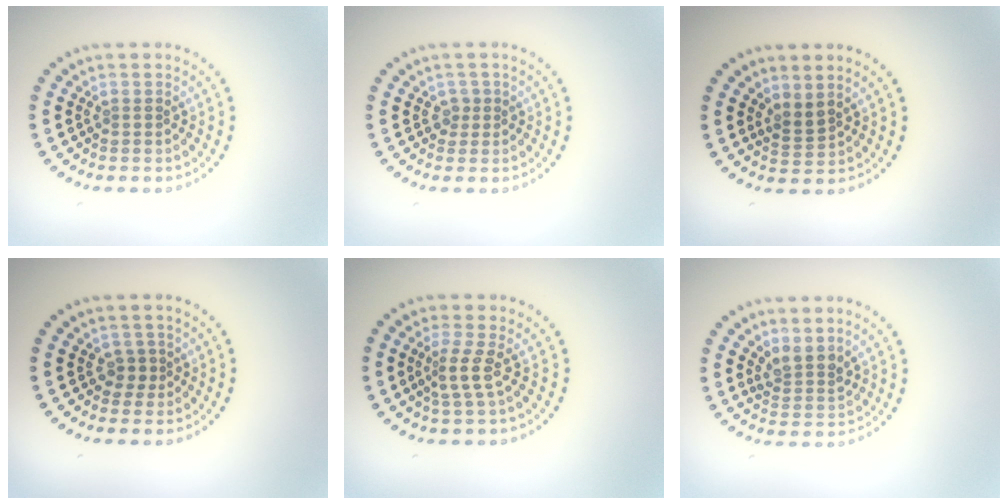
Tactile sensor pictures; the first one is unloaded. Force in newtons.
{"total": 1.1, "press": 0.9, "slide": 0.7}
{"total": 1.7, "press": 1.2, "slide": 1.2}
{"total": 1.3, "press": 1.1, "slide": 0.8}
{"total": 2.3, "press": 1.6, "slide": 1.6}
{"total": 2.4, "press": 1.8, "slide": 1.5}